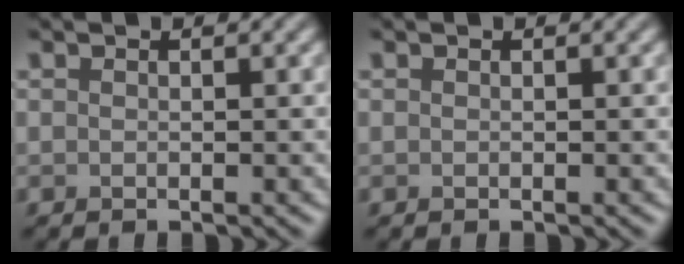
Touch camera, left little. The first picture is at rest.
{"total": 0.0}